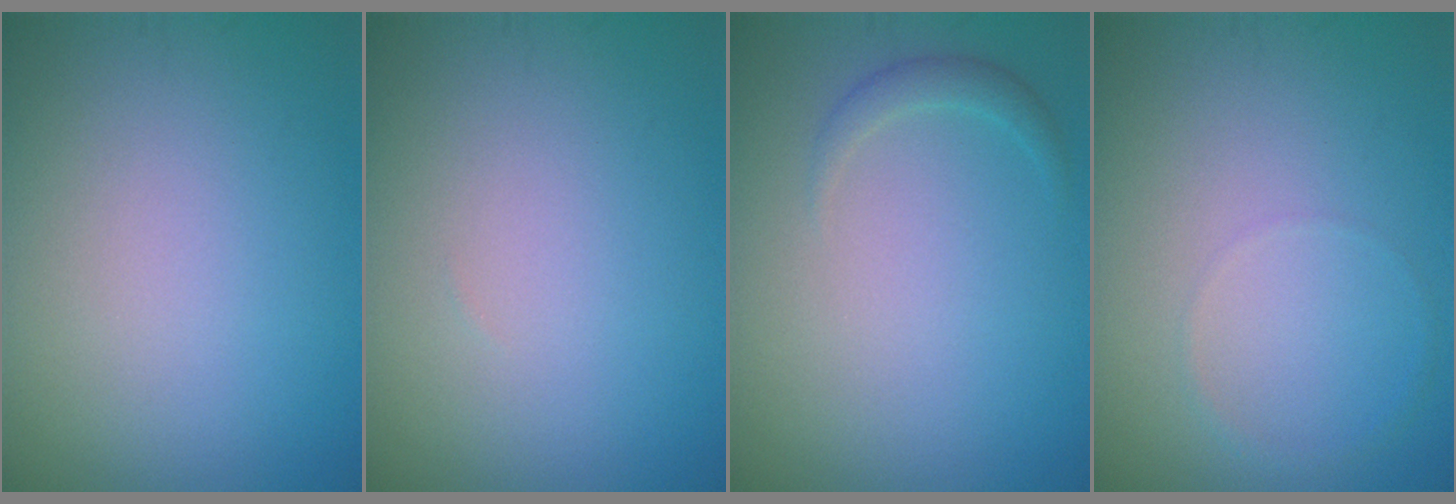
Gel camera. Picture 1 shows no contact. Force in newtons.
{"total": 0.0}
{"total": 1.2, "press": 1.2, "slide": 0.1}
{"total": 0.6, "press": 0.6, "slide": 0.1}